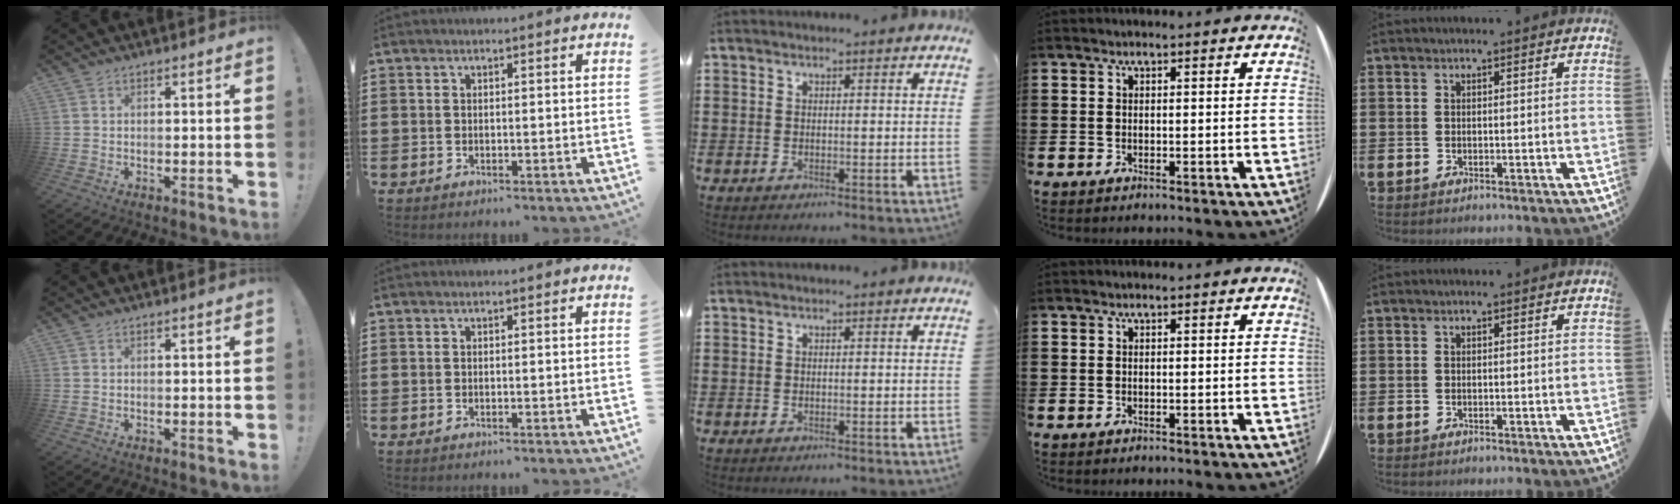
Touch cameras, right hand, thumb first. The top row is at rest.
{}